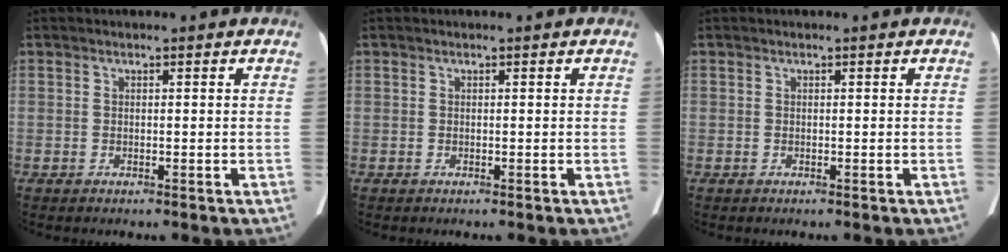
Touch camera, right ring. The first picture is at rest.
{"total": 0.0}
{"total": 0.0}